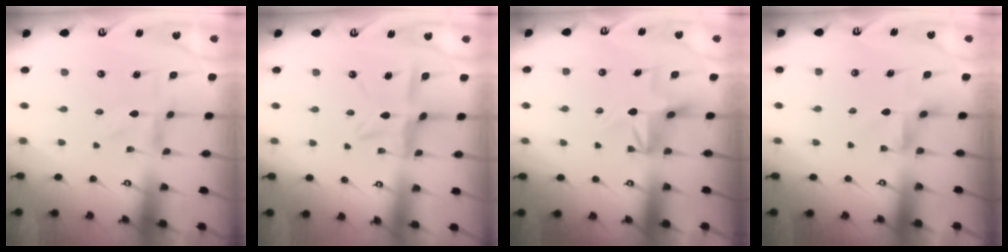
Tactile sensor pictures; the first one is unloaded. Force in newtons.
{"total": 11.1, "press": 11.0, "slide": 1.1}
{"total": 5.7, "press": 5.7, "slide": 0.6}
{"total": 3.0, "press": 2.9, "slide": 0.5}